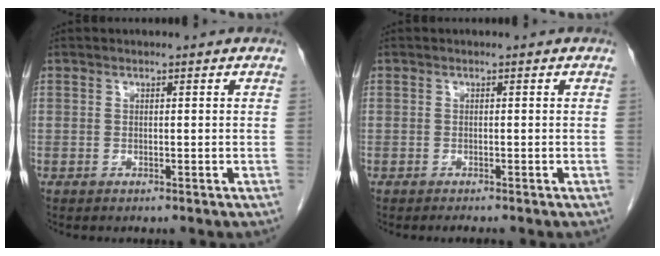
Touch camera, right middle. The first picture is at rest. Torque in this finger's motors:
{"motor_torque": [0.59, -0.38, 0.00, 0.02]}